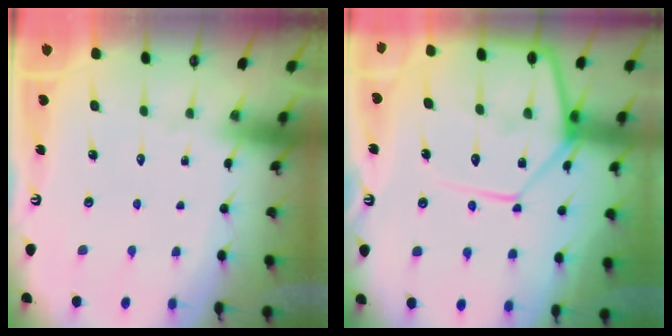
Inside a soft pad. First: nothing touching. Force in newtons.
{"total": 16.2, "press": 16.1, "slide": 1.8}